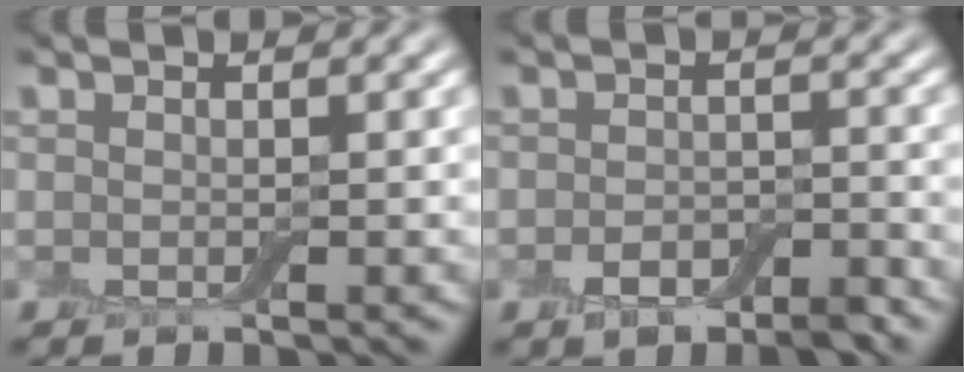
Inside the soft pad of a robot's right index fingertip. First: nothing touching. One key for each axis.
{"total": 3.4, "fx": -2.1, "fy": 1.7, "fz": 2.0, "tx": -0.027, "ty": 0.000, "tz": -0.038}